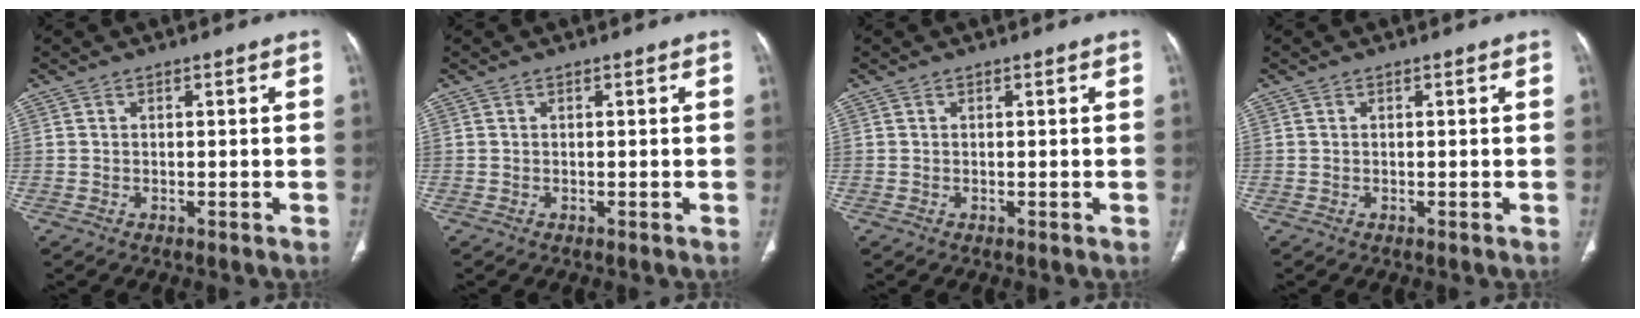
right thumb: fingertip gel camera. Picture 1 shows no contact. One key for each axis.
{"total": 0.0}
{"total": 0.0}
{"total": 0.0}